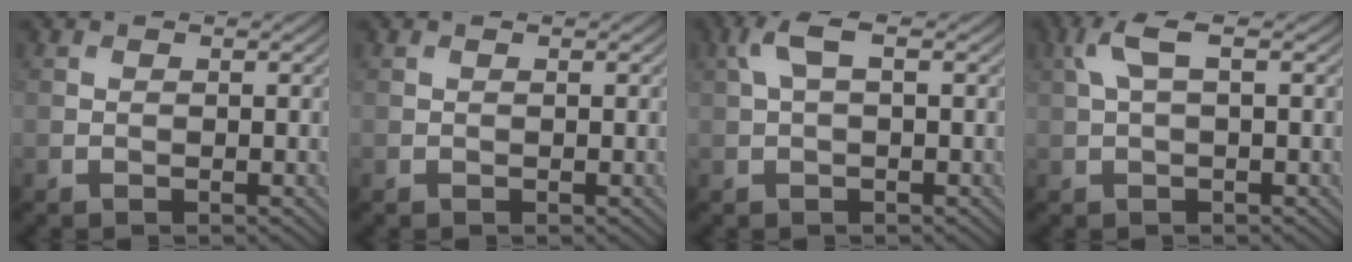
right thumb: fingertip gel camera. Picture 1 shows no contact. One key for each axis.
{"total": 0.0}
{"total": 3.4, "fx": 1.0, "fy": 1.1, "fz": 3.0, "tx": -0.075, "ty": 0.011, "tz": 0.018}
{"total": 3.8, "fx": 1.1, "fy": 1.1, "fz": 3.5, "tx": -0.083, "ty": 0.013, "tz": 0.021}